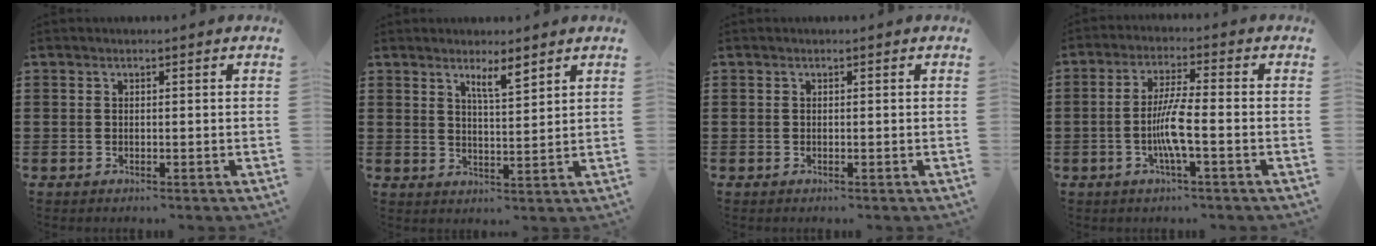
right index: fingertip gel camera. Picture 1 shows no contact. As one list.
[{"total": 3.9, "force": [3.0, 0.5, 2.4], "torque": [-0.044, -0.002, 0.050]}, {"total": 0.0}, {"total": 6.2, "force": [-1.7, 0.5, 5.9], "torque": [-0.125, -0.010, -0.038]}]